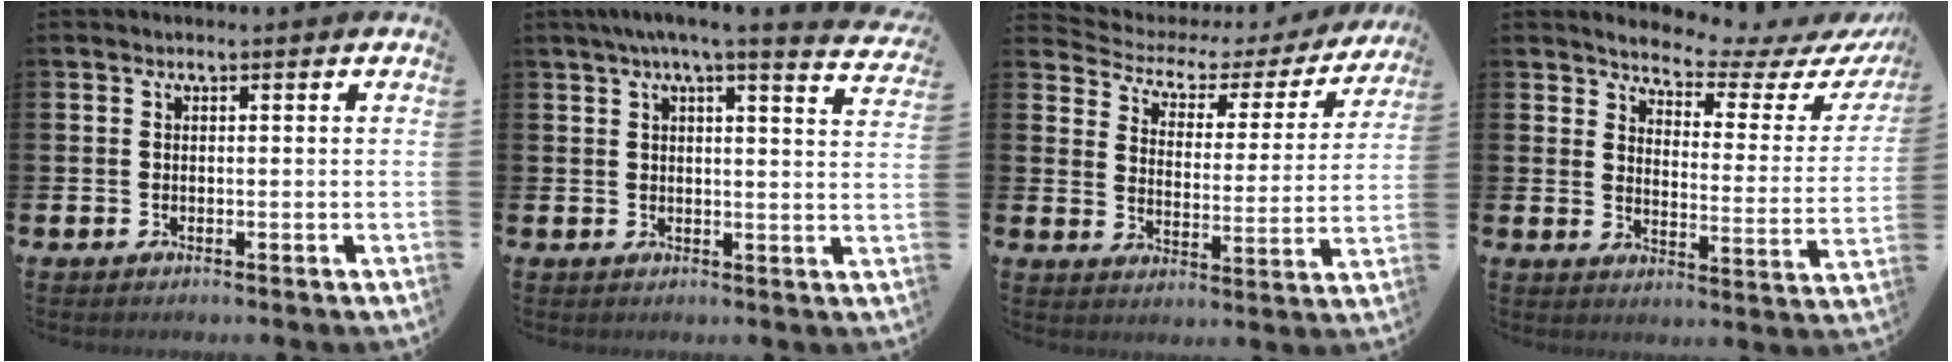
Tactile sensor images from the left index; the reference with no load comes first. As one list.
[{"total": 4.3, "force": [3.6, -0.5, 2.2], "torque": [-0.042, -0.021, 0.057]}, {"total": 3.9, "force": [2.8, 2.5, 1.1], "torque": [-0.047, -0.024, 0.036]}, {"total": 4.6, "force": [4.4, 0.8, 1.2], "torque": [-0.044, -0.040, 0.068]}]